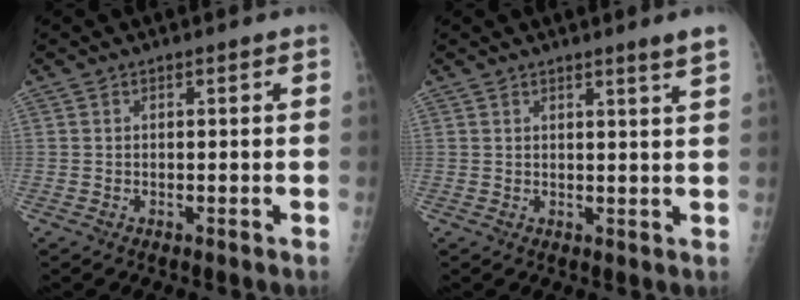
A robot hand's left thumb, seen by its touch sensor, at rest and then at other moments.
{"total": 2.9, "force": [2.1, -0.8, 1.8], "torque": [-0.023, -0.020, 0.031]}